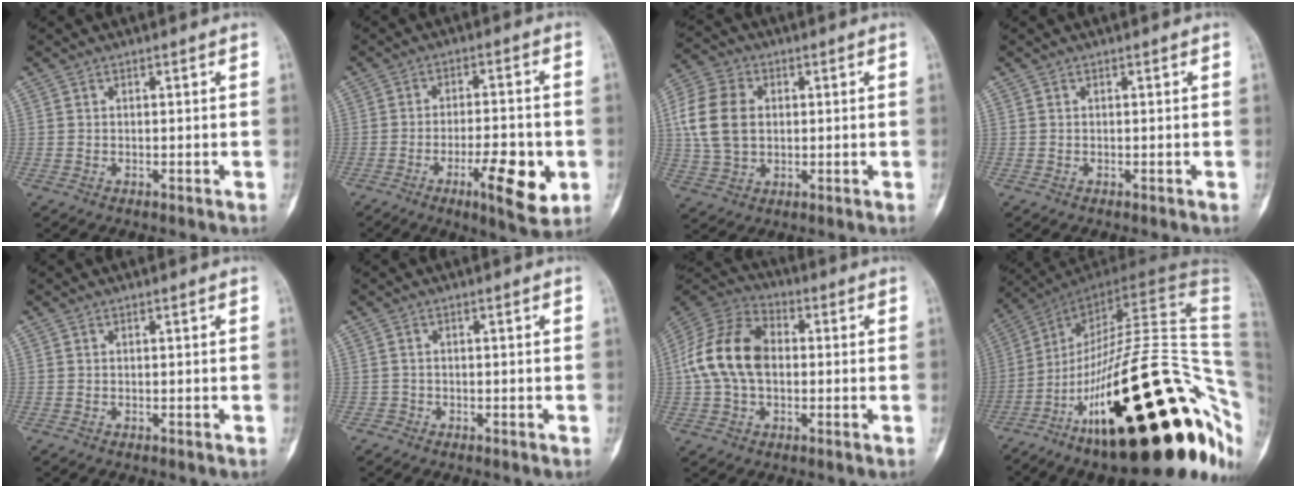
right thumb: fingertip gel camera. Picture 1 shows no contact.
{"total": 11.6, "force": [-3.8, 3.3, 10.4], "torque": [-0.155, 0.006, -0.056]}
{"total": 12.3, "force": [1.5, 9.0, 8.3], "torque": [-0.163, 0.007, 0.027]}
{"total": 0.0}
{"total": 0.0}
{"total": 1.5, "force": [-0.7, 1.2, -0.4], "torque": [0.017, 0.009, -0.019]}
{"total": 15.4, "force": [0.3, 10.3, 11.5], "torque": [-0.220, 0.033, -0.003]}
{"total": 39.9, "force": [-12.7, 12.5, 35.8], "torque": [-0.443, 0.083, -0.197]}